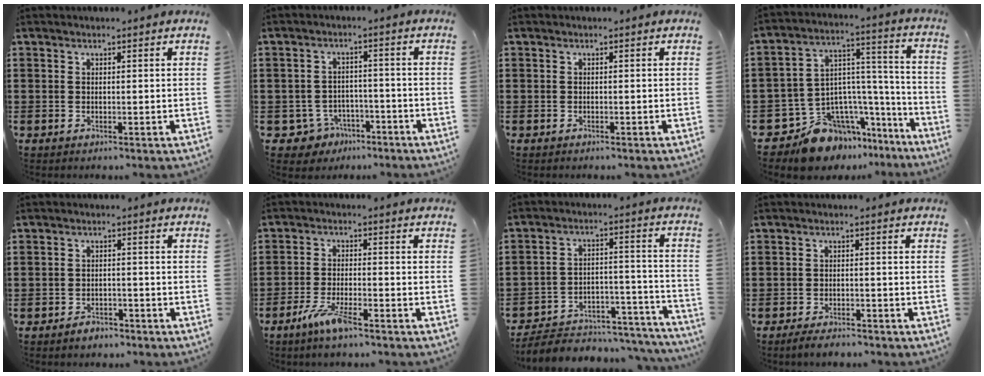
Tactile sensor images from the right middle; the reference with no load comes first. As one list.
[{"total": 3.6, "force": [-2.8, 2.0, 0.6], "torque": [-0.033, 0.002, -0.063]}, {"total": 0.0}, {"total": 11.2, "force": [-9.3, 5.6, 2.7], "torque": [-0.059, 0.007, -0.166]}, {"total": 1.5, "force": [-1.3, 0.5, 0.2], "torque": [-0.007, 0.002, -0.029]}, {"total": 5.4, "force": [-3.6, 0.9, 4.0], "torque": [-0.089, -0.010, -0.068]}, {"total": 4.3, "force": [-4.0, 1.3, 1.0], "torque": [-0.017, 0.007, -0.081]}, {"total": 2.0, "force": [-1.9, 0.2, 0.6], "torque": [-0.011, 0.001, -0.037]}]